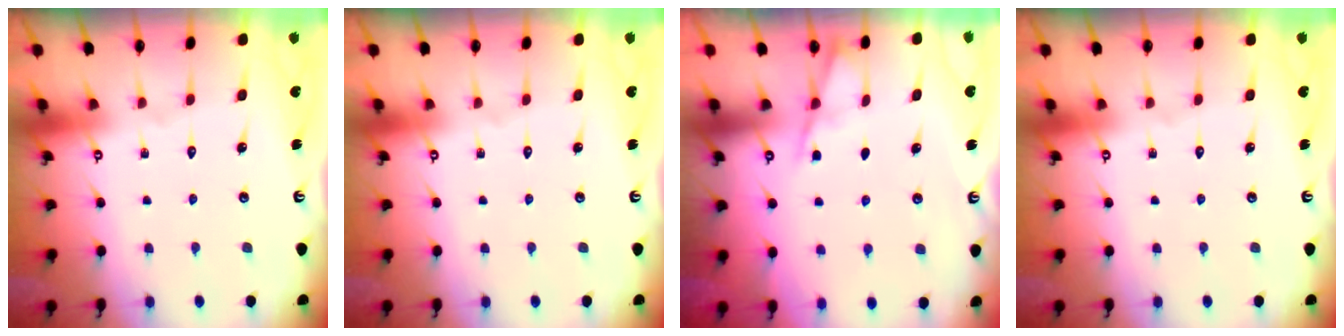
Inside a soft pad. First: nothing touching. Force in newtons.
{"total": 0.0}
{"total": 2.2, "press": 2.1, "slide": 0.4}
{"total": 0.0}